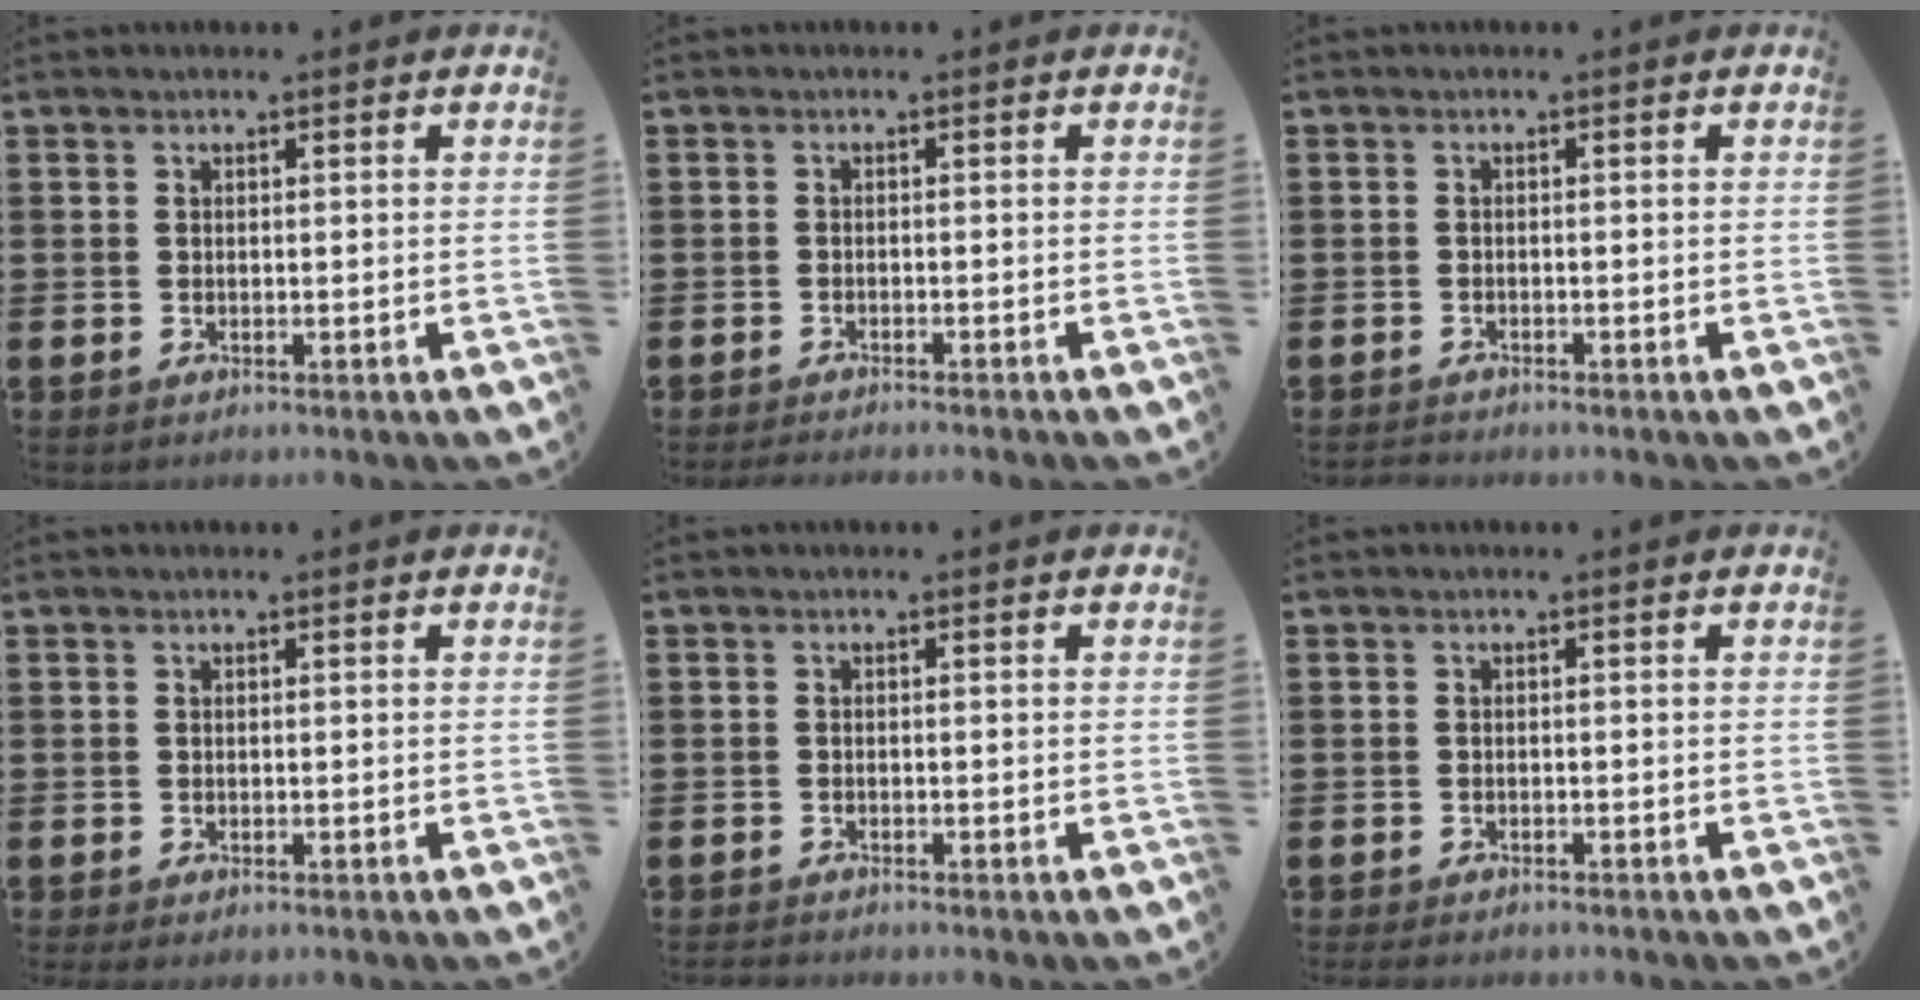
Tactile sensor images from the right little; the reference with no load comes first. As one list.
[{"total": 1.0, "force": [-1.0, -0.2, 0.2], "torque": [-0.003, -0.001, -0.019]}, {"total": 0.8, "force": [-0.8, 0.0, 0.0], "torque": [-0.002, -0.002, -0.016]}, {"total": 0.0}, {"total": 0.7, "force": [-0.7, -0.1, 0.1], "torque": [-0.002, -0.003, -0.013]}, {"total": 0.9, "force": [-0.9, 0.1, 0.2], "torque": [-0.005, -0.002, -0.017]}]